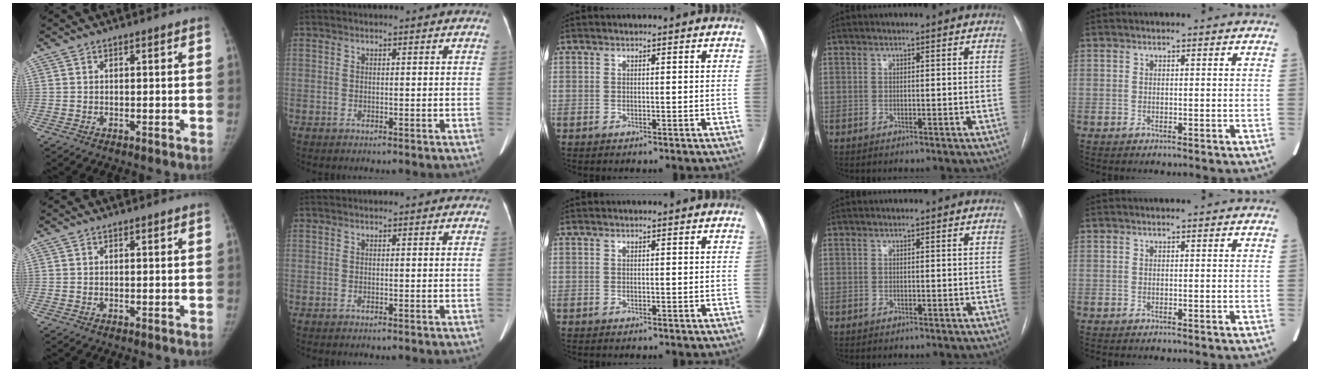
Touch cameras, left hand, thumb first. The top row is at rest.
{}